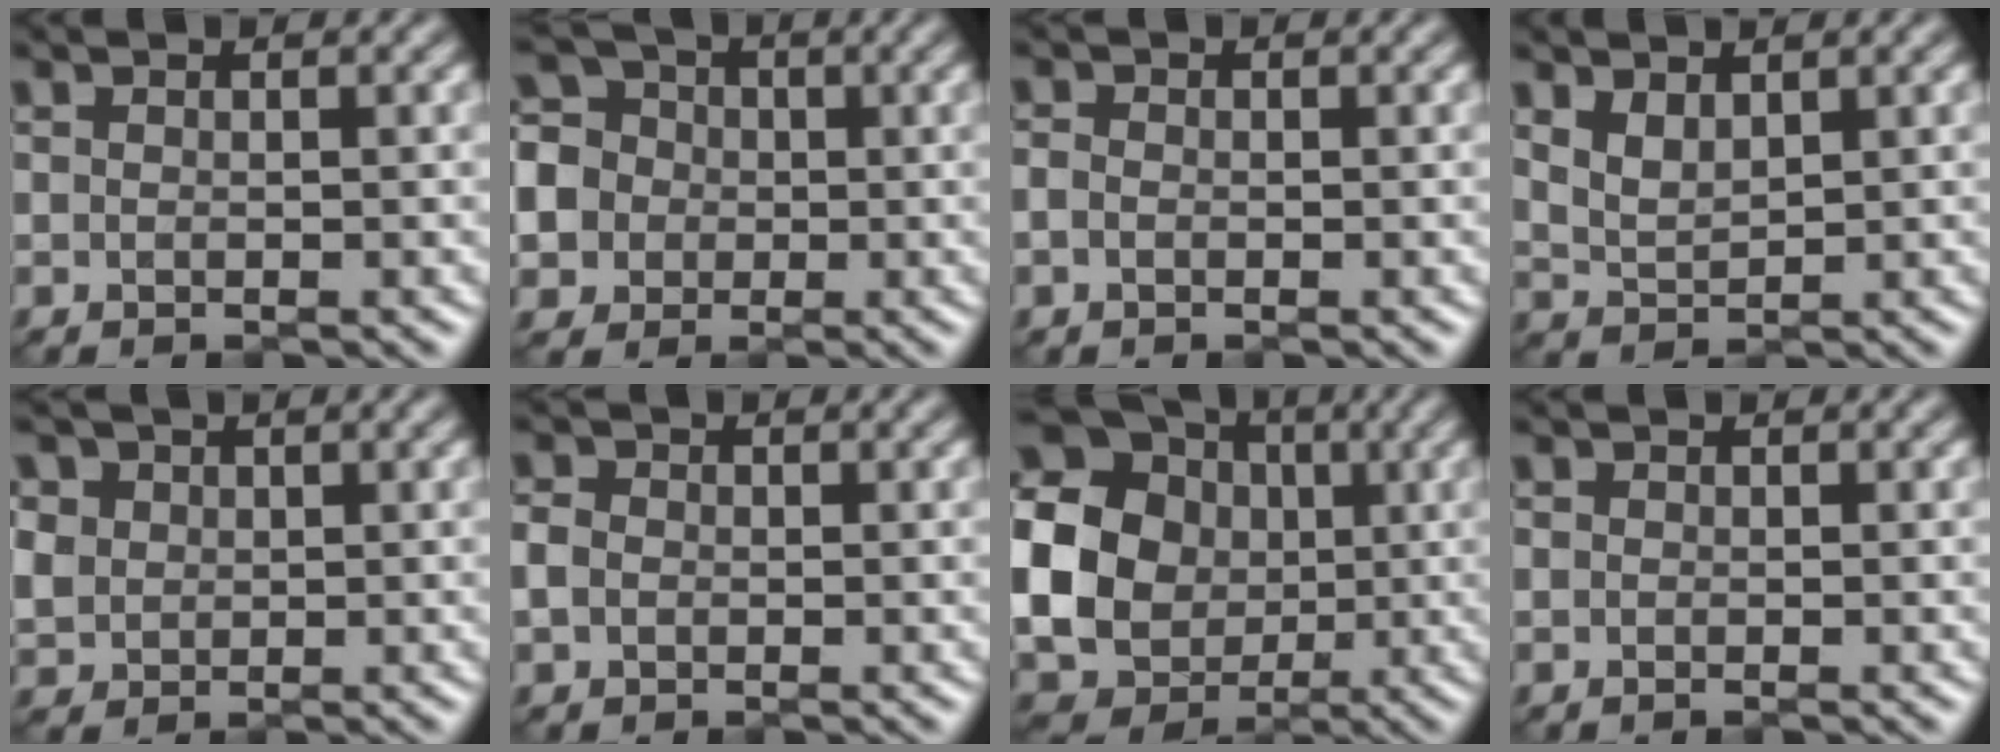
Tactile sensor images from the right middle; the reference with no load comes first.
{"total": 8.8, "force": [-1.3, 8.3, 2.7], "torque": [-0.074, 0.014, -0.052]}
{"total": 1.1, "force": [-0.3, 0.9, 0.6], "torque": [-0.011, -0.001, -0.010]}
{"total": 2.2, "force": [1.5, 1.1, 1.2], "torque": [-0.029, -0.004, 0.036]}
{"total": 5.9, "force": [2.2, 5.0, 2.4], "torque": [-0.084, 0.017, 0.036]}
{"total": 2.0, "force": [-0.2, 1.7, 0.9], "torque": [-0.018, -0.001, -0.009]}
{"total": 27.0, "force": [0.6, 25.6, 8.6], "torque": [-0.185, 0.014, -0.035]}
{"total": 0.6, "force": [-0.2, 0.5, 0.2], "torque": [0.000, -0.004, -0.004]}